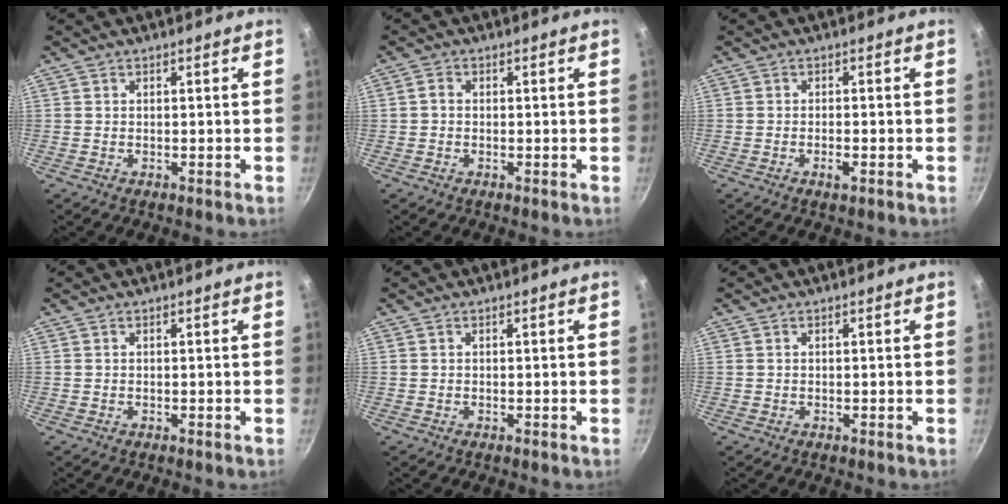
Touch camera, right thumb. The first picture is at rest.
{"total": 1.4, "force": [-0.1, 1.2, 0.8], "torque": [-0.016, 0.008, -0.003]}
{"total": 1.8, "force": [-0.8, 0.6, 1.5], "torque": [-0.029, 0.004, -0.017]}
{"total": 0.0}
{"total": 0.0}
{"total": 0.0}